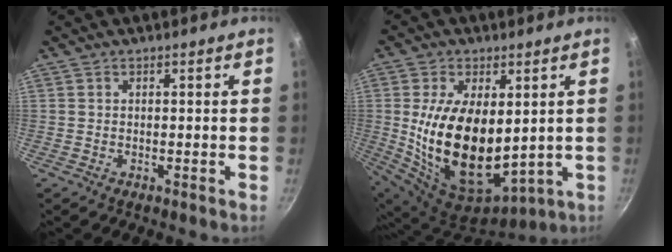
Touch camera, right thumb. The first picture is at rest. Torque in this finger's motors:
{"motor_torque": [1.95, 2.73, 1.95, -0.62, 0.56]}